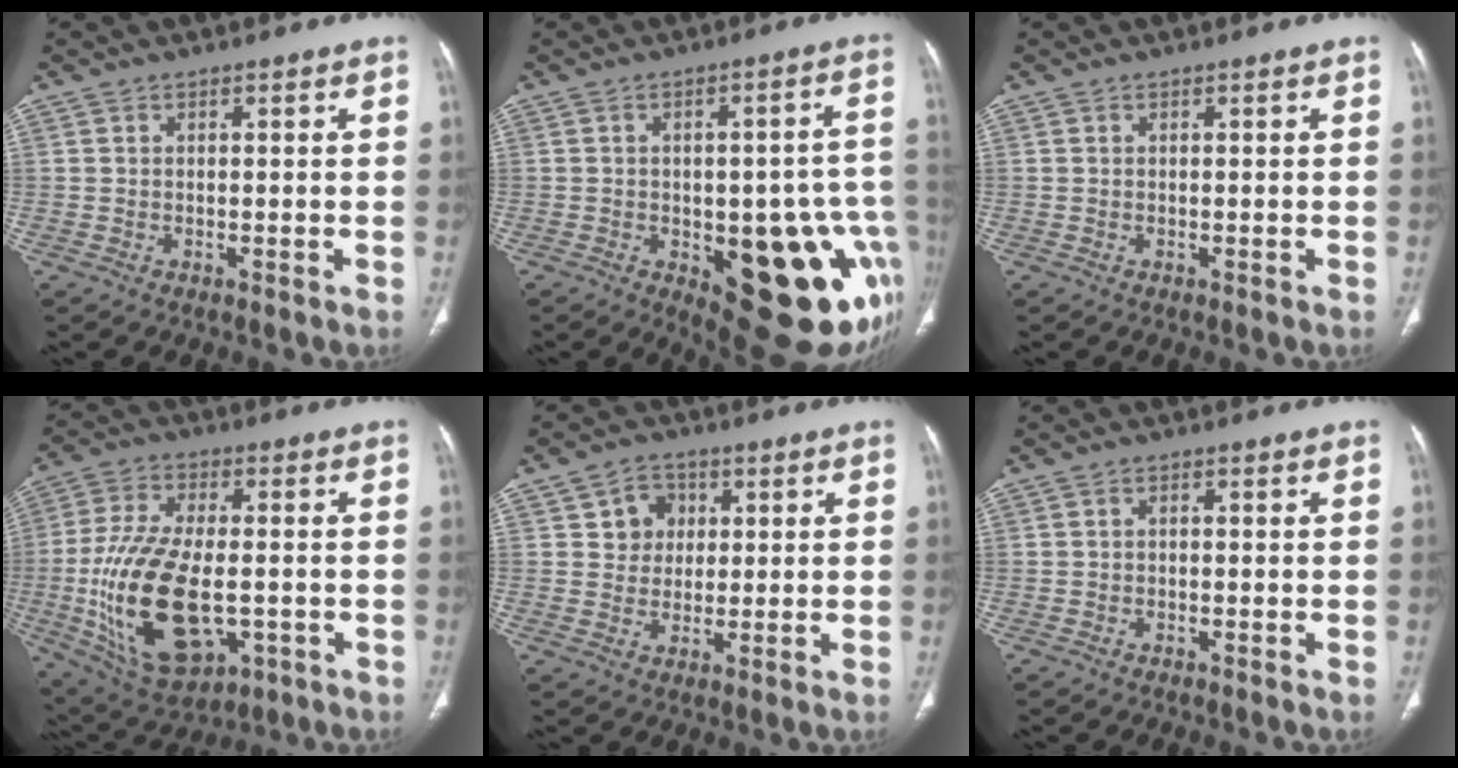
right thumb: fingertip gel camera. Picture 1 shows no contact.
{"total": 23.9, "force": [-7.7, 10.0, 20.2], "torque": [-0.178, 0.022, -0.075]}
{"total": 0.0}
{"total": 21.4, "force": [-3.8, 11.2, 17.8], "torque": [-0.349, -0.002, -0.046]}
{"total": 6.0, "force": [1.7, 5.3, 2.1], "torque": [-0.003, 0.000, 0.026]}
{"total": 0.7, "force": [-0.2, 0.5, 0.4], "torque": [-0.005, 0.002, -0.007]}